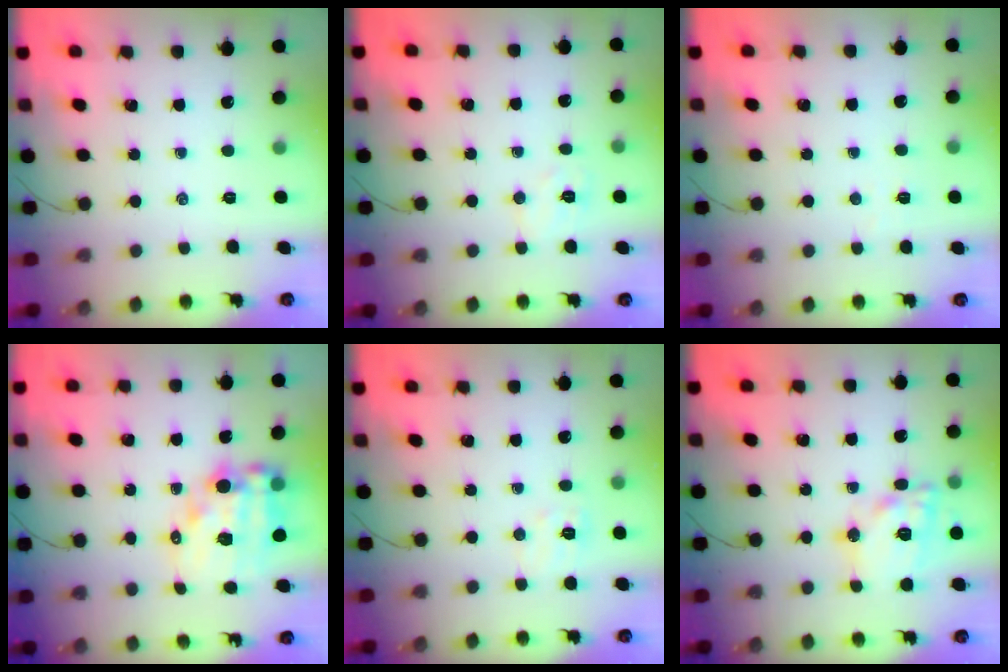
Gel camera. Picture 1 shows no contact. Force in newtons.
{"total": 5.5, "press": 5.4, "slide": 1.1}
{"total": 2.9, "press": 2.8, "slide": 0.6}
{"total": 13.2, "press": 12.8, "slide": 3.2}
{"total": 5.0, "press": 4.8, "slide": 1.3}
{"total": 15.3, "press": 15.2, "slide": 1.8}